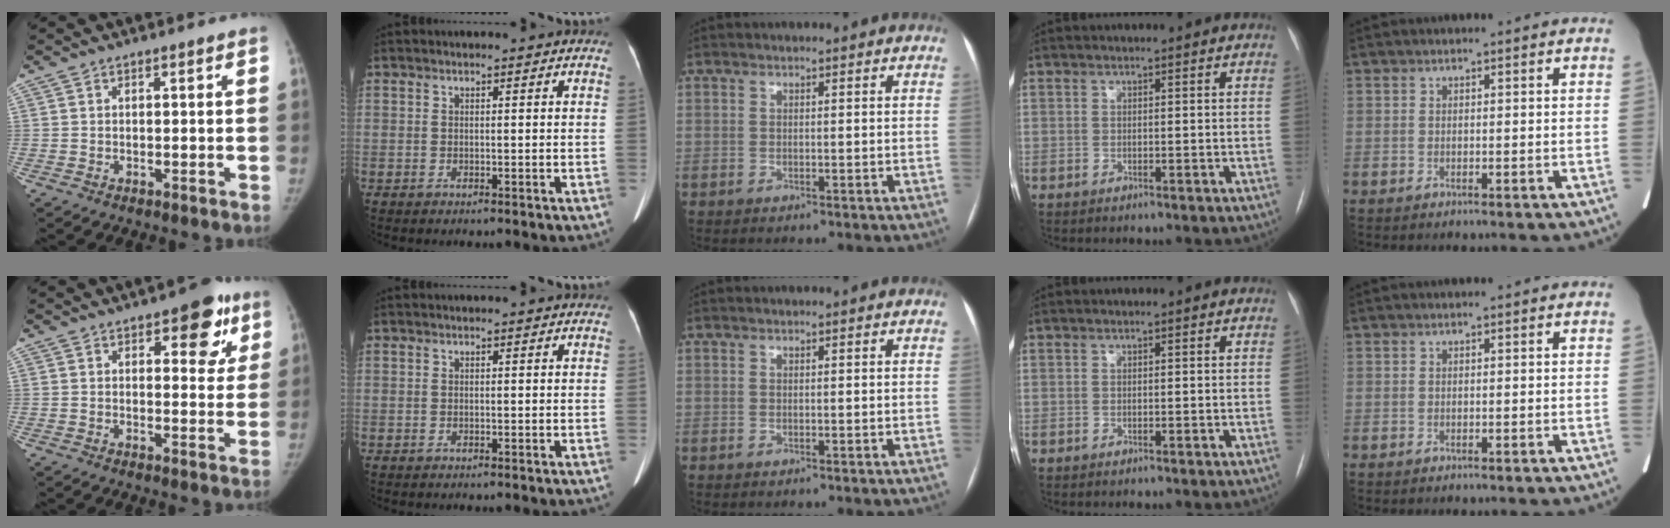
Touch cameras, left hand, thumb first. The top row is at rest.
{"thumb": {"total": 9.1, "force": [4.6, 4.5, 6.5], "torque": [-0.040, -0.014, 0.052]}}